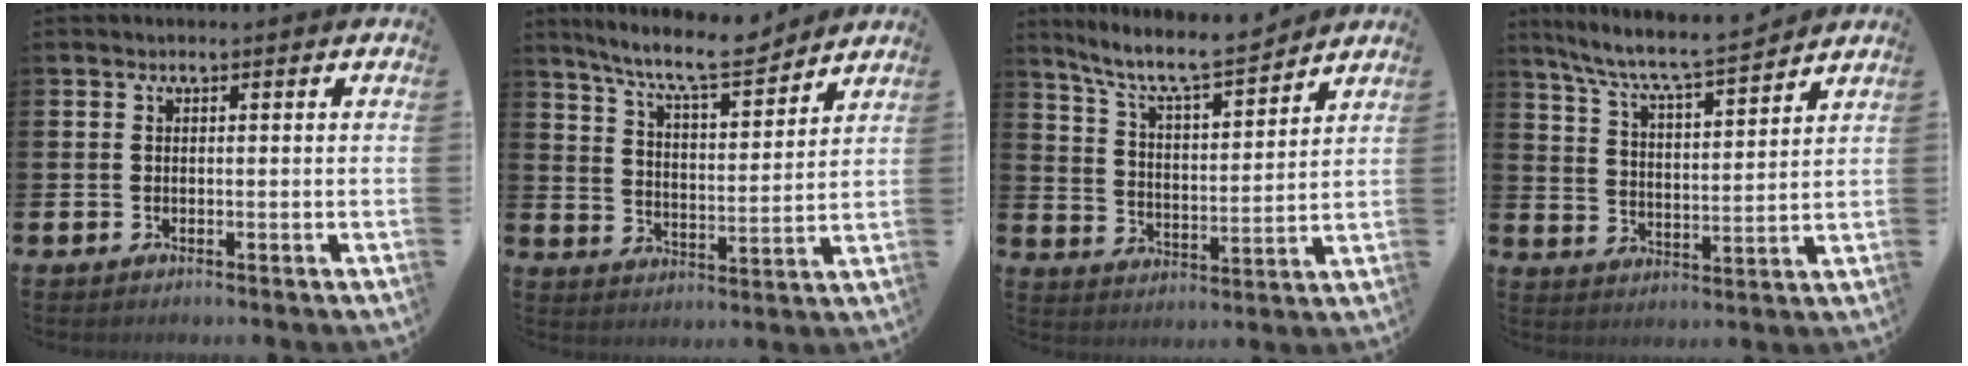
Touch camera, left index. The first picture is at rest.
{"total": 9.6, "force": [8.7, 1.3, 3.9], "torque": [-0.101, -0.048, 0.155]}
{"total": 9.0, "force": [8.1, 1.3, 3.5], "torque": [-0.097, -0.050, 0.141]}
{"total": 7.7, "force": [7.2, 0.3, 2.6], "torque": [-0.085, -0.053, 0.124]}